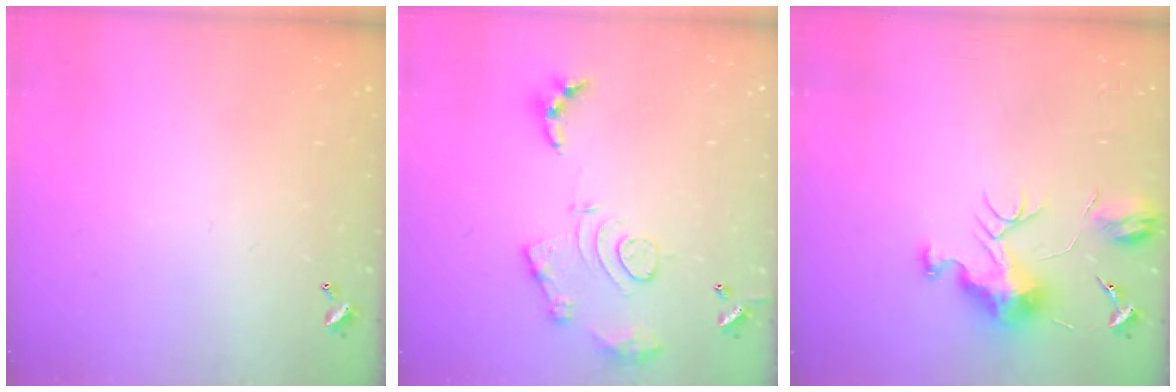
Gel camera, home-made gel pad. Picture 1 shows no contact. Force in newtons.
{"total": 12.5, "press": 12.5, "slide": 0.9}
{"total": 8.7, "press": 8.7, "slide": 0.7}